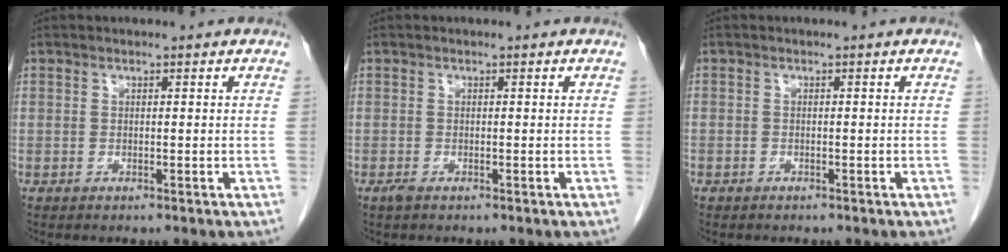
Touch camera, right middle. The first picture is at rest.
{"total": 0.8, "force": [-0.5, 0.2, 0.5], "torque": [-0.014, -0.002, -0.008]}
{"total": 0.5, "force": [-0.4, 0.3, 0.1], "torque": [-0.007, 0.002, -0.008]}